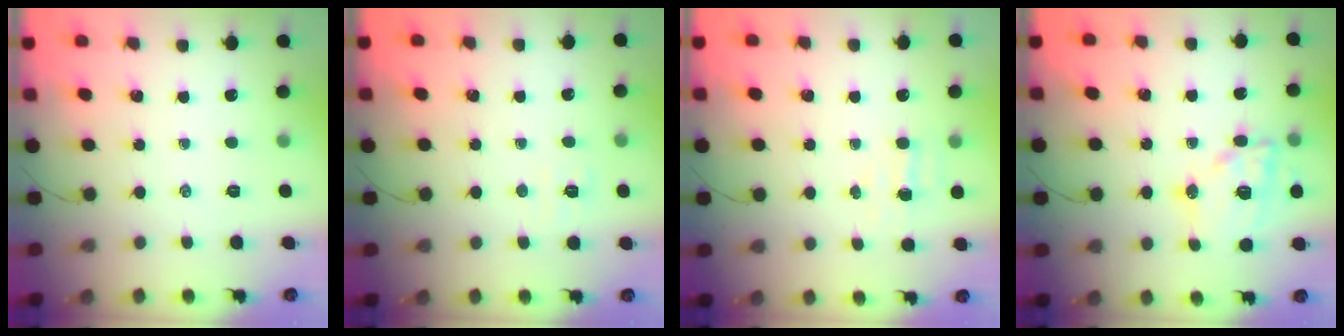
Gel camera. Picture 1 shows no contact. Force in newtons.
{"total": 4.7, "press": 4.6, "slide": 1.2}
{"total": 4.0, "press": 3.9, "slide": 1.1}
{"total": 16.3, "press": 16.0, "slide": 3.3}